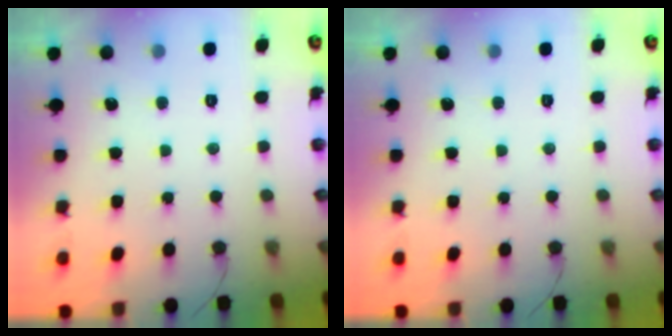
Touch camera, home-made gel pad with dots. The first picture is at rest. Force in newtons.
{"total": 0.0}